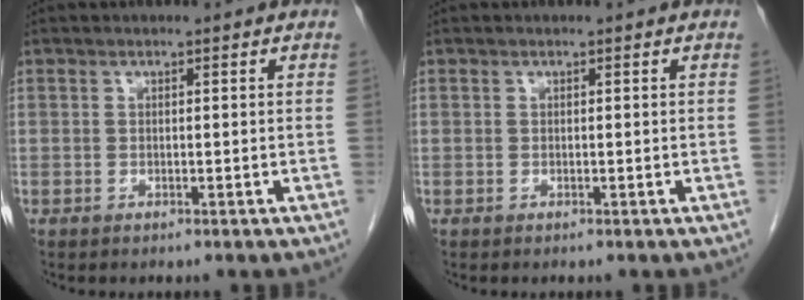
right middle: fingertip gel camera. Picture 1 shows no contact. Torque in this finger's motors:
{"motor_torque": [0.00, 0.00, 0.00, 0.00]}